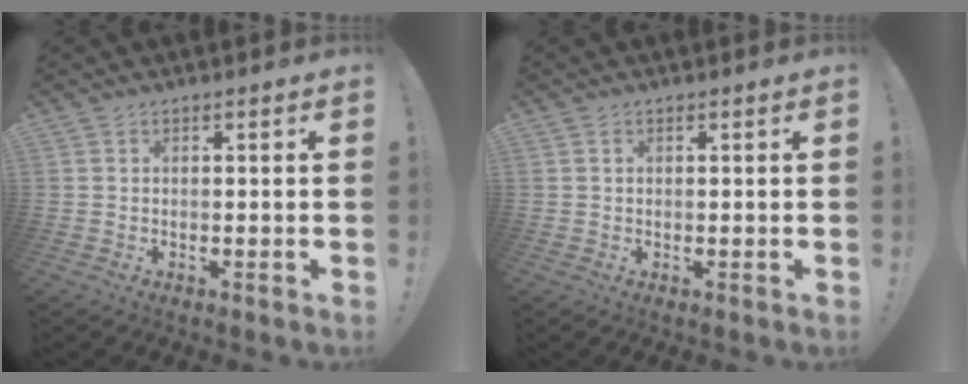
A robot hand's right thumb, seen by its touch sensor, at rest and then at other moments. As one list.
[{"total": 0.6, "force": [0.2, 0.4, 0.3], "torque": [-0.013, 0.004, 0.005]}]